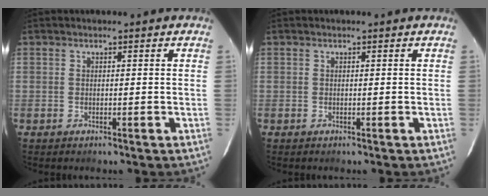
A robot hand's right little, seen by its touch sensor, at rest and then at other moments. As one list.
[{"total": 0.0}]